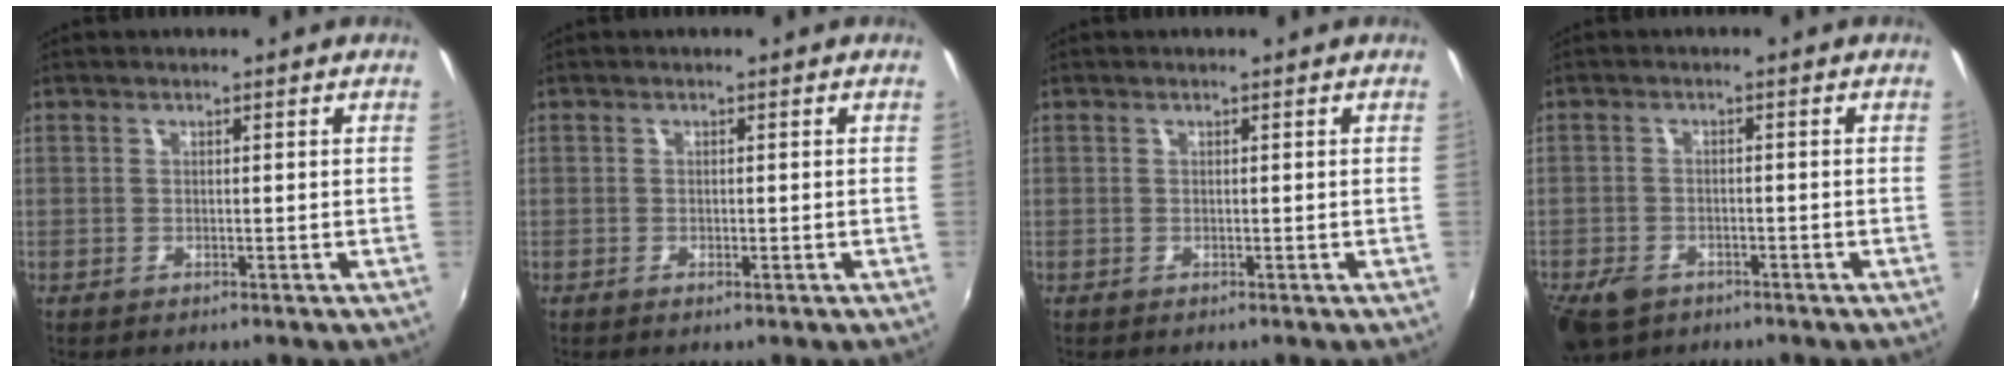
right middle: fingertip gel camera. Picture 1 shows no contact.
{"total": 0.5, "force": [-0.3, 0.3, 0.3], "torque": [-0.005, -0.002, -0.006]}
{"total": 0.0}
{"total": 6.4, "force": [-4.2, 3.9, 2.9], "torque": [-0.083, -0.014, -0.074]}